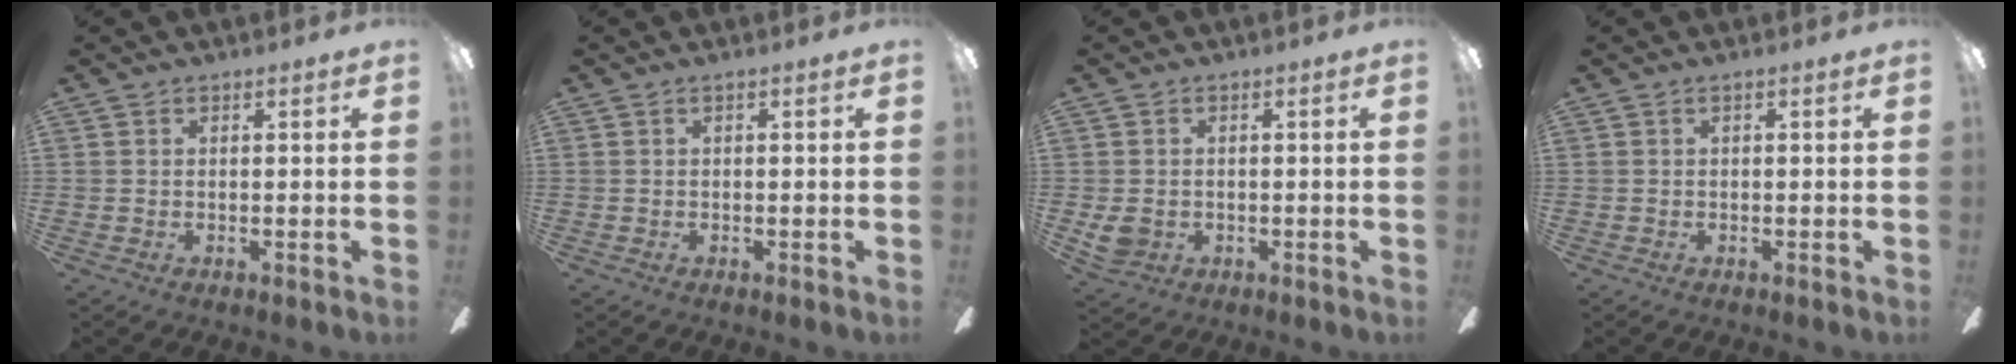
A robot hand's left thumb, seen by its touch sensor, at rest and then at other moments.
{"total": 0.0}
{"total": 4.0, "force": [-0.3, 3.6, 1.6], "torque": [-0.036, 0.002, -0.006]}
{"total": 0.0}